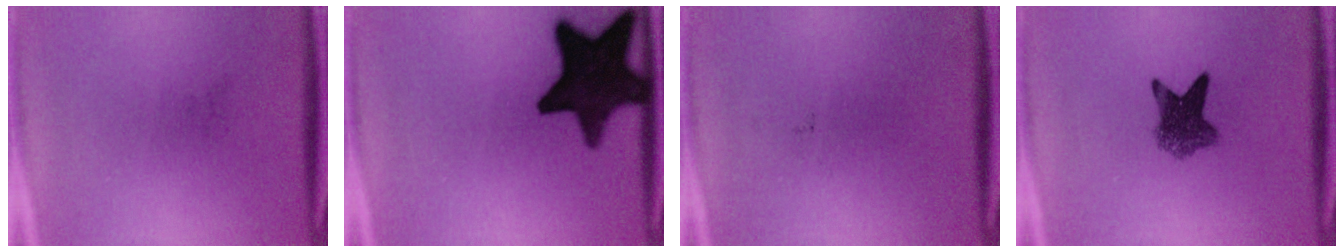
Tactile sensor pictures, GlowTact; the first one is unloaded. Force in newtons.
{"total": 15.7}
{"total": 0.0}
{"total": 6.2}